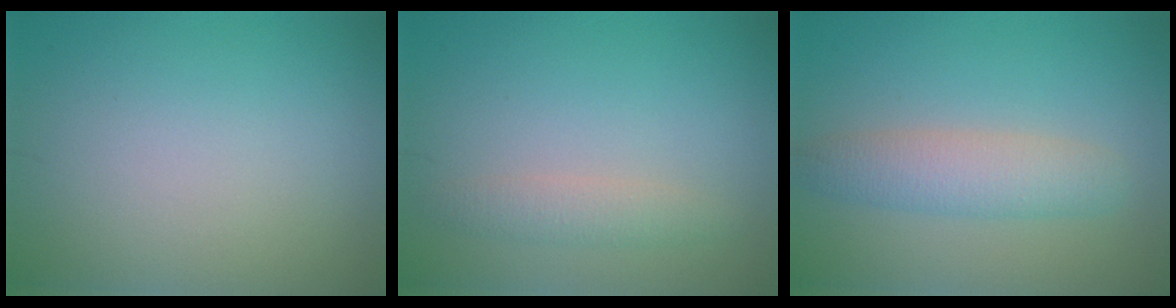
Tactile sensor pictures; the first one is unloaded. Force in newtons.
{"total": 1.8, "press": 1.8, "slide": 0.2}
{"total": 3.5, "press": 3.5, "slide": 0.1}